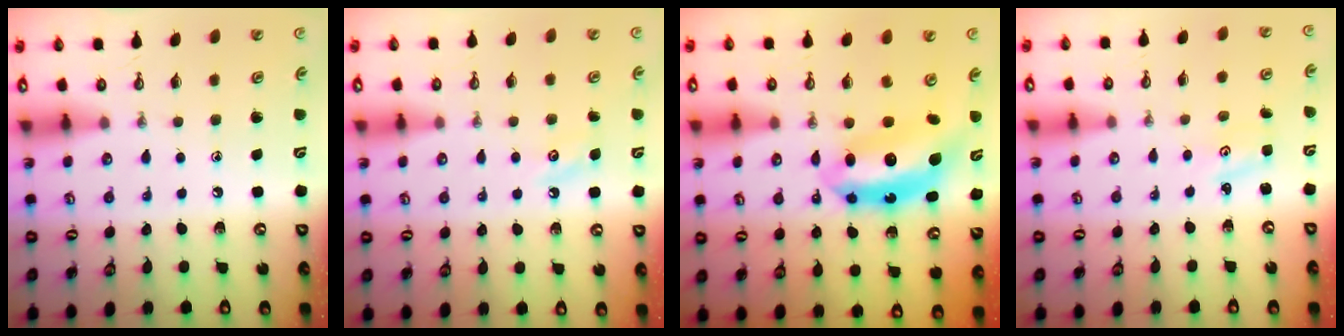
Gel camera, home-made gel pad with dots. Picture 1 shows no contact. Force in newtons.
{"total": 3.5, "press": 3.5, "slide": 0.4}
{"total": 8.4, "press": 8.4, "slide": 0.6}
{"total": 1.3, "press": 1.3, "slide": 0.2}